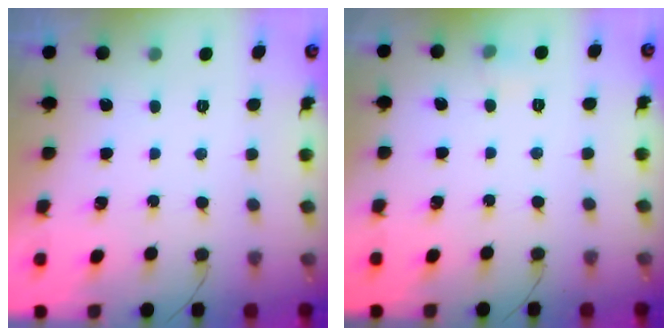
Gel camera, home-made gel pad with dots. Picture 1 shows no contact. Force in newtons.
{"total": 3.6, "press": 3.4, "slide": 1.1}